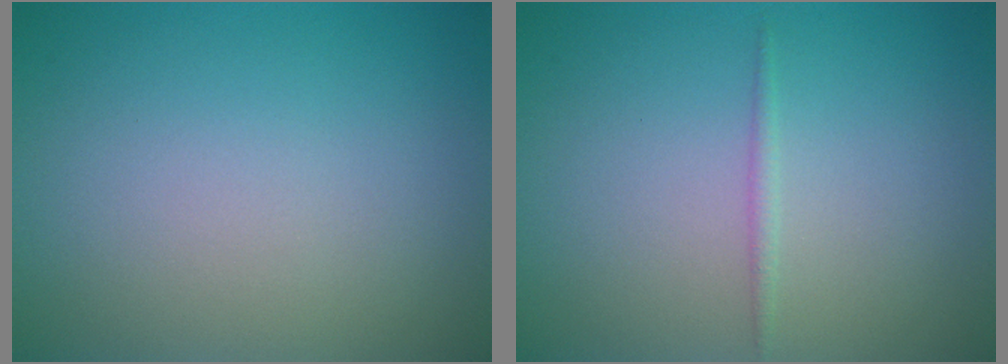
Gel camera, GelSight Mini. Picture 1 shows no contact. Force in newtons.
{"total": 0.7, "press": 0.7, "slide": 0.0}